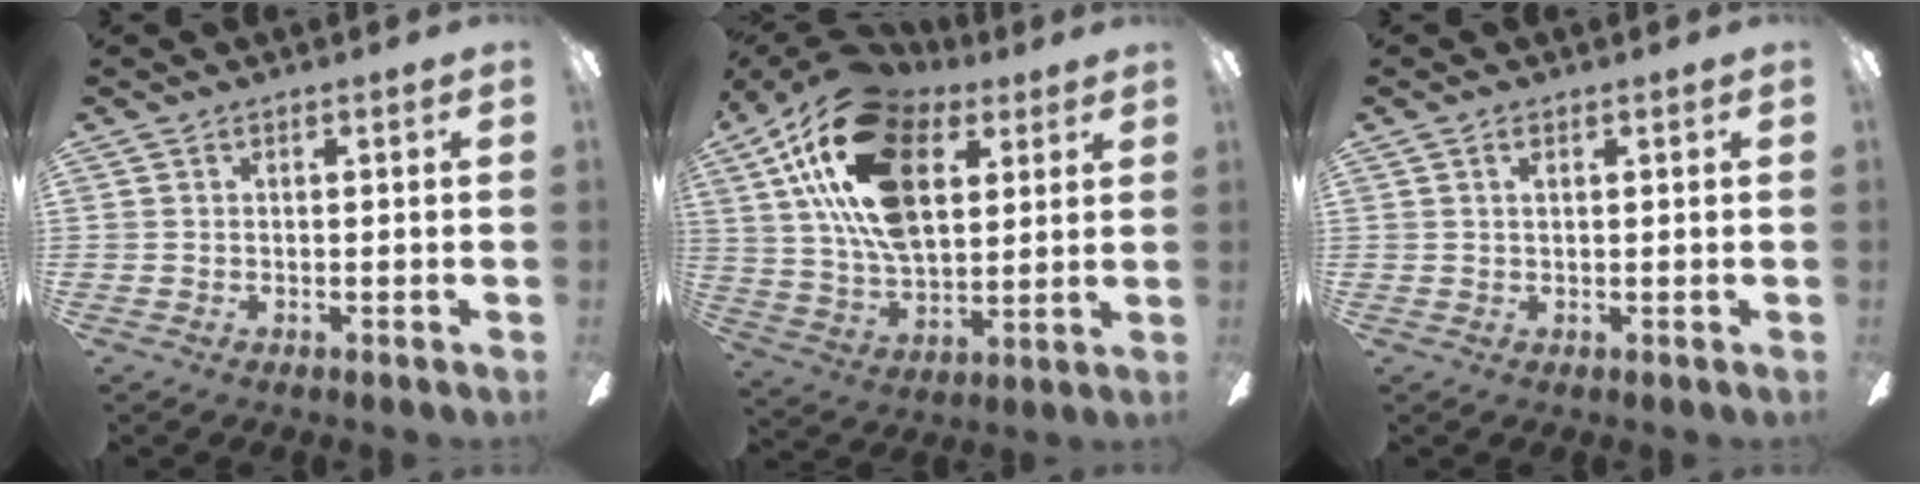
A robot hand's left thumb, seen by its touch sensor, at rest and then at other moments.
{"total": 24.8, "force": [11.1, 14.0, 17.2], "torque": [-0.339, -0.026, 0.190]}
{"total": 1.4, "force": [0.6, 0.7, 1.1], "torque": [-0.025, 0.003, 0.010]}